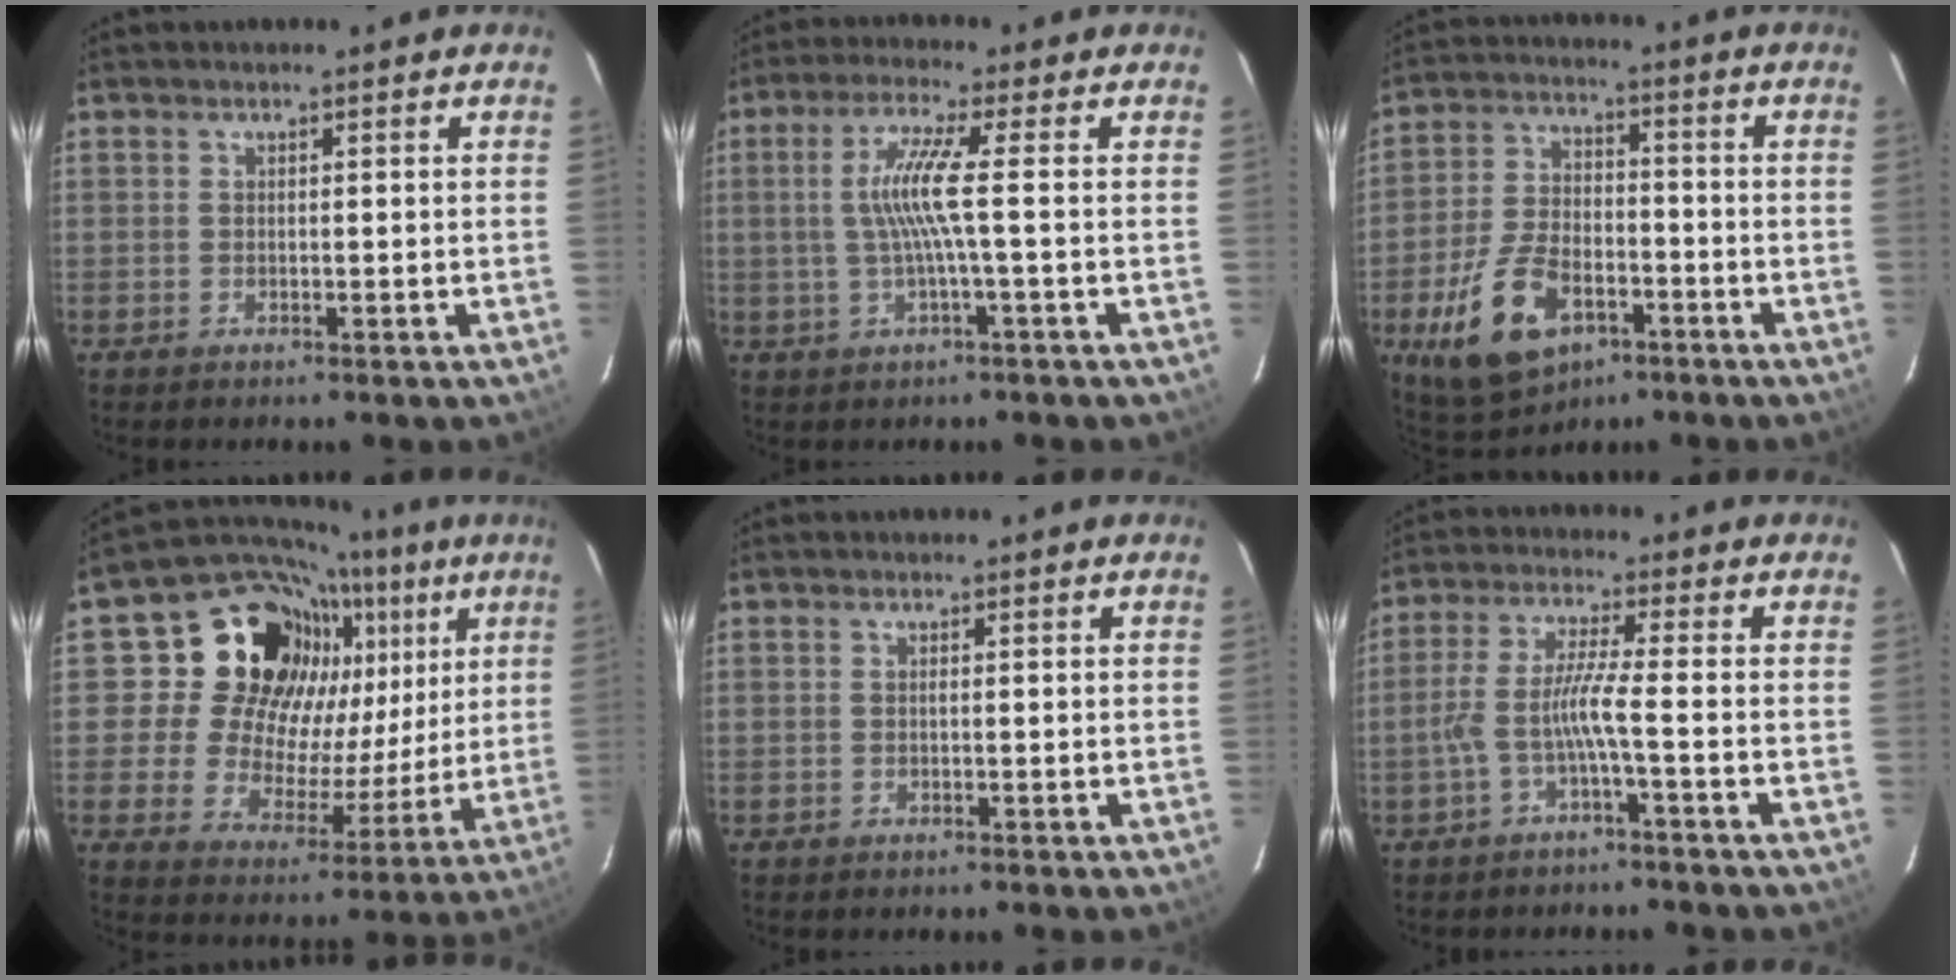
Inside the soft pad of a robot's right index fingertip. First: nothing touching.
{"total": 6.9, "force": [-0.2, -0.9, 6.8], "torque": [-0.140, -0.001, 0.001]}
{"total": 14.6, "force": [-6.8, 8.1, 10.2], "torque": [-0.222, -0.012, -0.112]}
{"total": 23.2, "force": [10.6, 17.6, 10.6], "torque": [-0.207, 0.037, 0.188]}
{"total": 0.0}
{"total": 5.6, "force": [-2.4, -0.8, 5.0], "torque": [-0.118, 0.004, -0.041]}